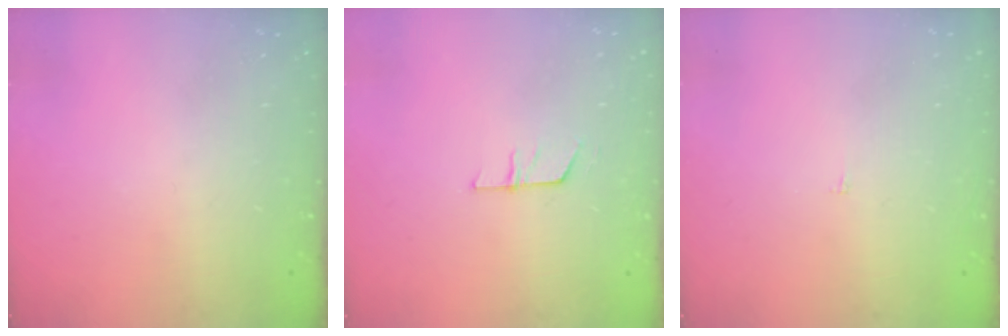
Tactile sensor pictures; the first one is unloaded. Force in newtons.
{"total": 5.4, "press": 5.4, "slide": 0.4}
{"total": 2.2, "press": 2.2, "slide": 0.2}